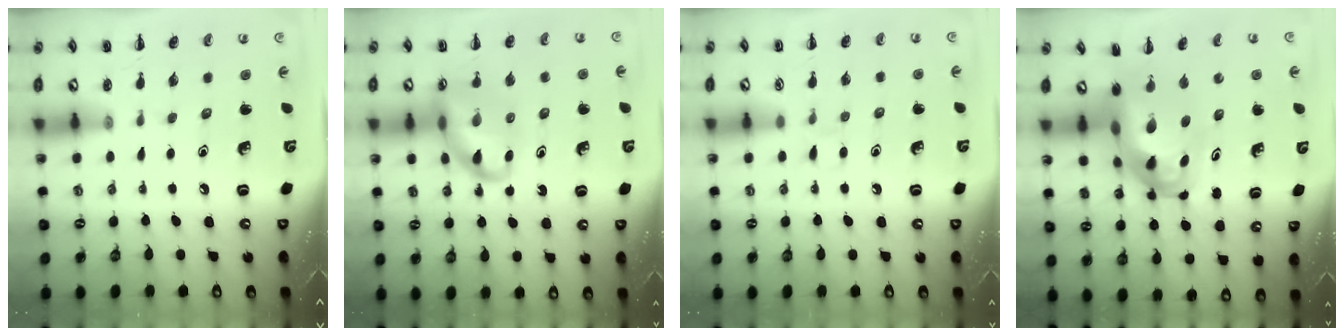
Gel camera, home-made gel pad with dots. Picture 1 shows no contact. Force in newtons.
{"total": 13.0, "press": 12.8, "slide": 2.2}
{"total": 3.2, "press": 2.9, "slide": 1.3}
{"total": 7.8, "press": 7.4, "slide": 2.4}